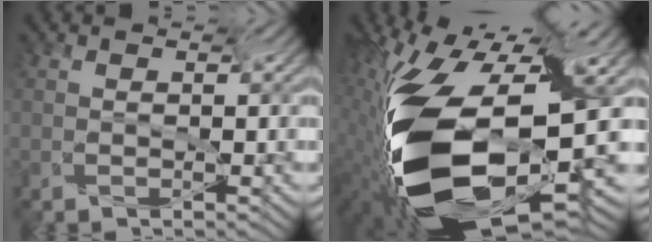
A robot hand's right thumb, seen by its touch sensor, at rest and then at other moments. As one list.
[{"total": 17.7, "force": [-7.0, 8.5, 13.9], "torque": [-0.318, -0.030, -0.111]}]